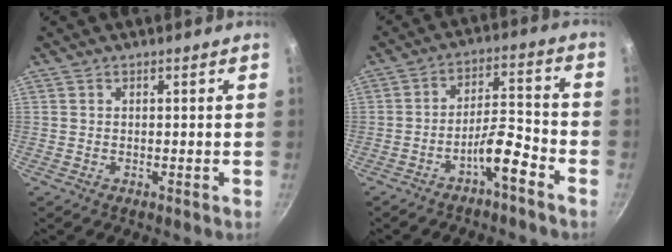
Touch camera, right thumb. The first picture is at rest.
{"total": 7.4, "force": [-4.7, 1.7, 5.4], "torque": [-0.087, 0.048, -0.076]}